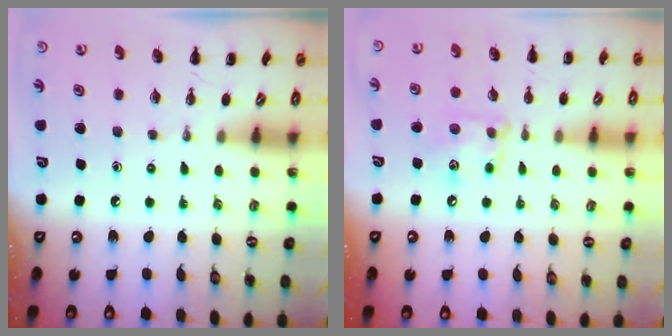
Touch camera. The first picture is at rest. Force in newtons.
{"total": 8.8, "press": 8.8, "slide": 0.4}